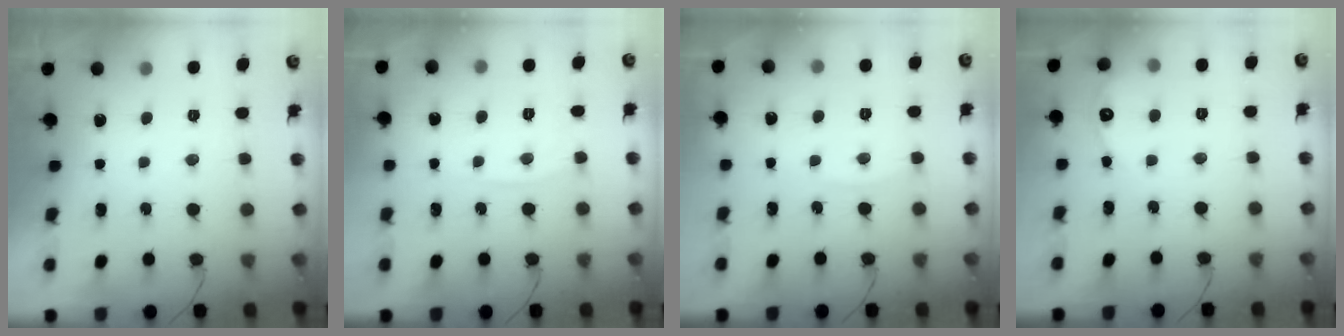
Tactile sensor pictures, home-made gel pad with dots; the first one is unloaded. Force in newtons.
{"total": 4.3, "press": 4.3, "slide": 0.2}
{"total": 3.5, "press": 3.5, "slide": 0.4}
{"total": 3.8, "press": 3.8, "slide": 0.5}